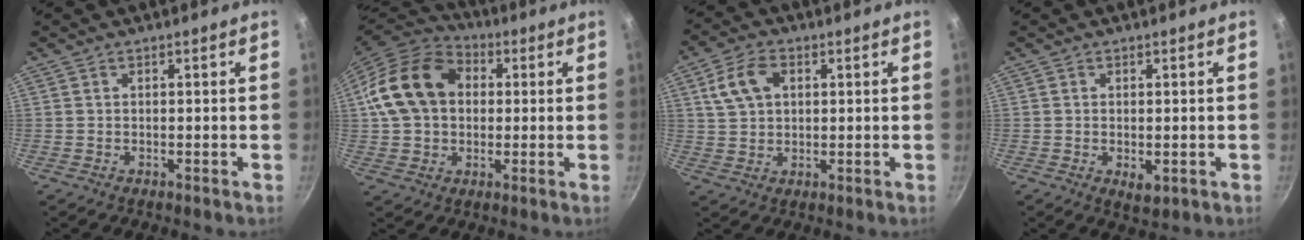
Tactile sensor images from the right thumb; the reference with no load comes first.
{"total": 16.1, "force": [2.3, 12.2, 10.3], "torque": [-0.166, 0.028, 0.026]}
{"total": 7.8, "force": [2.4, 5.4, 5.1], "torque": [-0.089, 0.009, 0.042]}
{"total": 2.9, "force": [-0.6, 1.6, 2.4], "torque": [-0.037, -0.012, -0.006]}